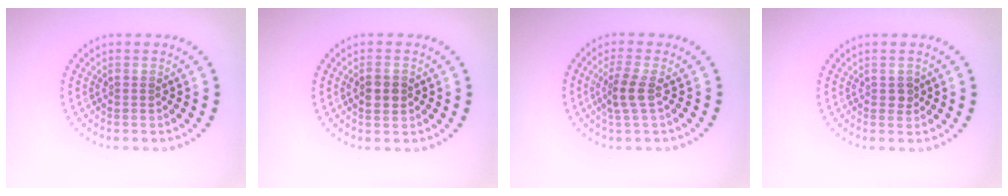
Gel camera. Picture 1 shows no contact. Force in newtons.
{"total": 2.0, "press": 1.9, "slide": 0.4}
{"total": 2.3, "press": 2.0, "slide": 1.1}
{"total": 0.8, "press": 0.8, "slide": 0.2}